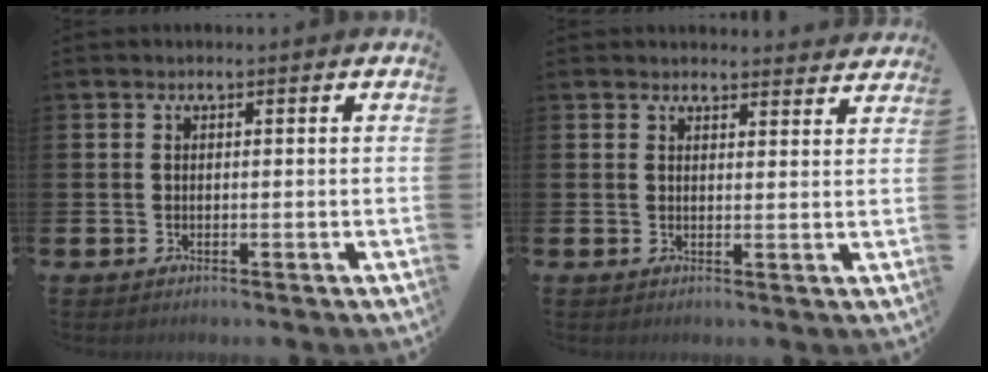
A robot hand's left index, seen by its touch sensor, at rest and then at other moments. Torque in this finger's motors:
{"motor_torque": [0.35, -0.52, 0.12, 0.01]}